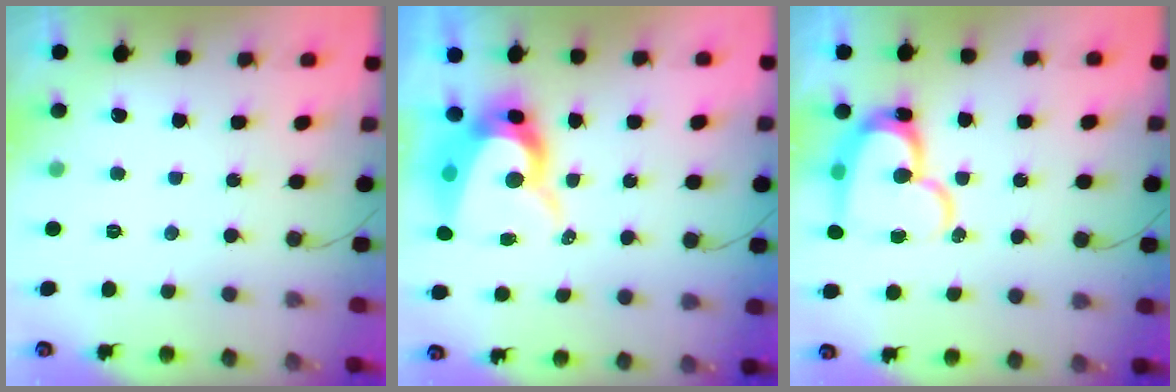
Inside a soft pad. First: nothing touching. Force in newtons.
{"total": 11.3, "press": 11.2, "slide": 1.1}
{"total": 17.5, "press": 17.5, "slide": 1.2}